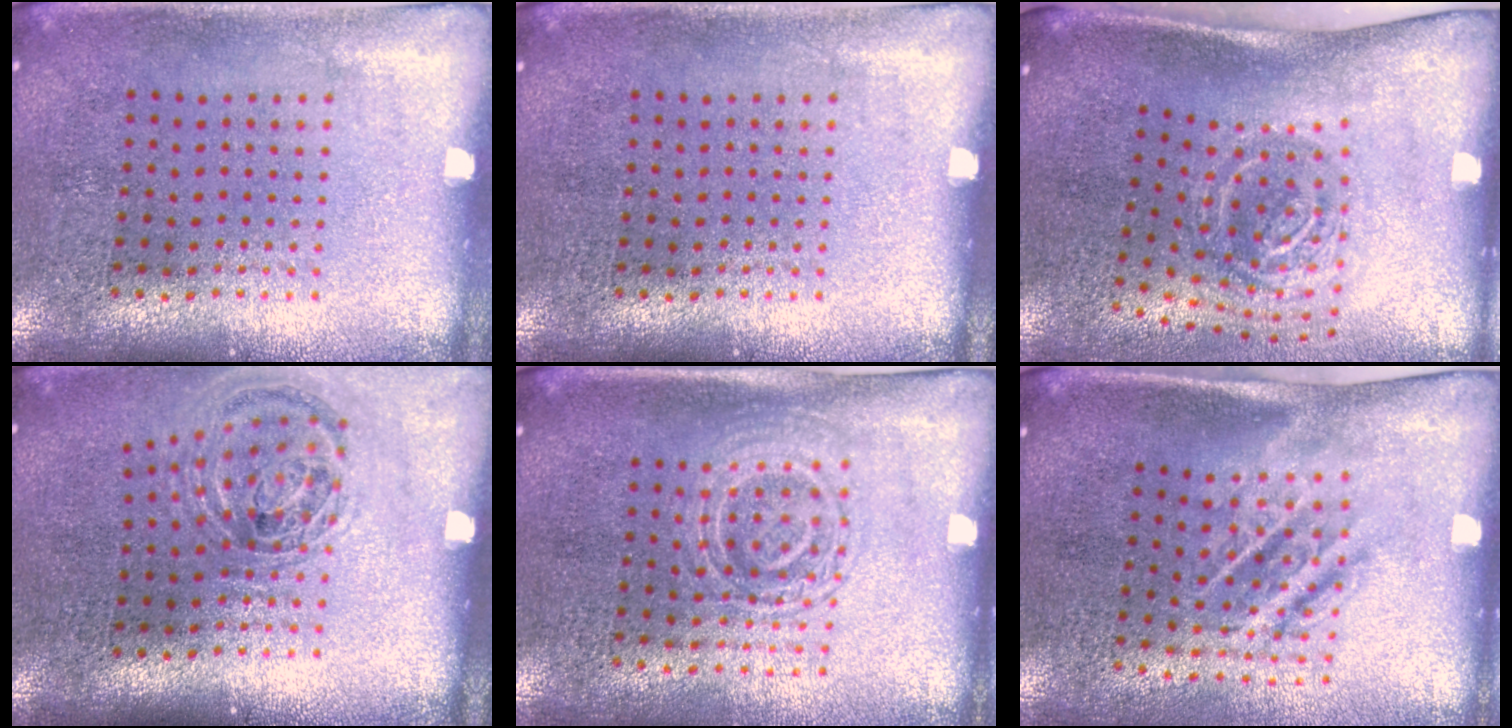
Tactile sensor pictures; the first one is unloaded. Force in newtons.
{"total": 0.0}
{"total": 2.1, "press": 1.3, "slide": 1.6}
{"total": 1.2, "press": 1.1, "slide": 0.4}
{"total": 1.5, "press": 1.4, "slide": 0.6}
{"total": 1.7, "press": 1.2, "slide": 1.2}